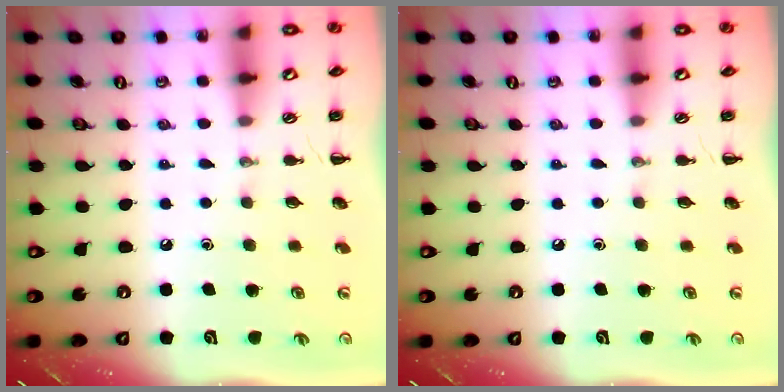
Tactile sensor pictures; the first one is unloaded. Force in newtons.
{"total": 0.0}